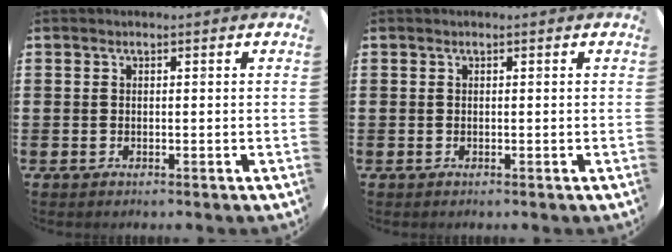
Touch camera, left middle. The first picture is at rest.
{"total": 0.0}